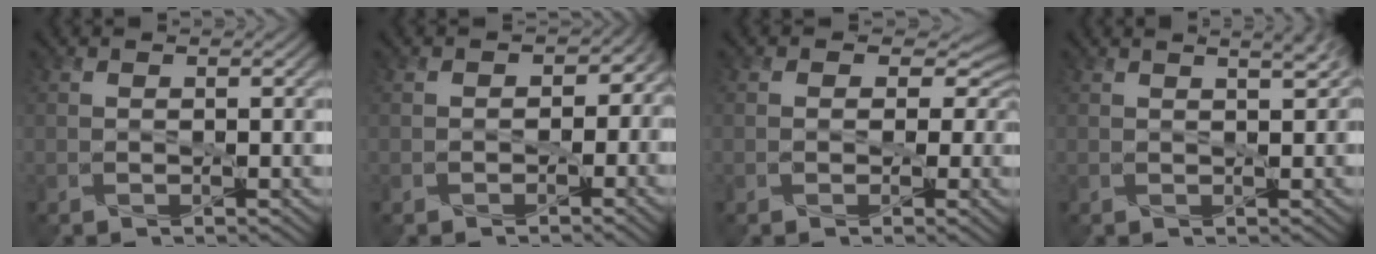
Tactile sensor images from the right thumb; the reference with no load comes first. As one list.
[{"total": 2.6, "force": [-0.7, 2.3, 0.9], "torque": [0.005, -0.003, -0.011]}, {"total": 3.9, "force": [0.4, 3.4, 1.9], "torque": [-0.022, 0.003, -0.002]}, {"total": 2.6, "force": [1.8, 0.9, 1.6], "torque": [-0.015, 0.003, 0.011]}]